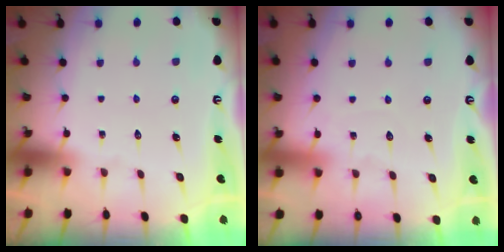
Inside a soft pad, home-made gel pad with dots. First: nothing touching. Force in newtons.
{"total": 4.5, "press": 4.5, "slide": 0.5}